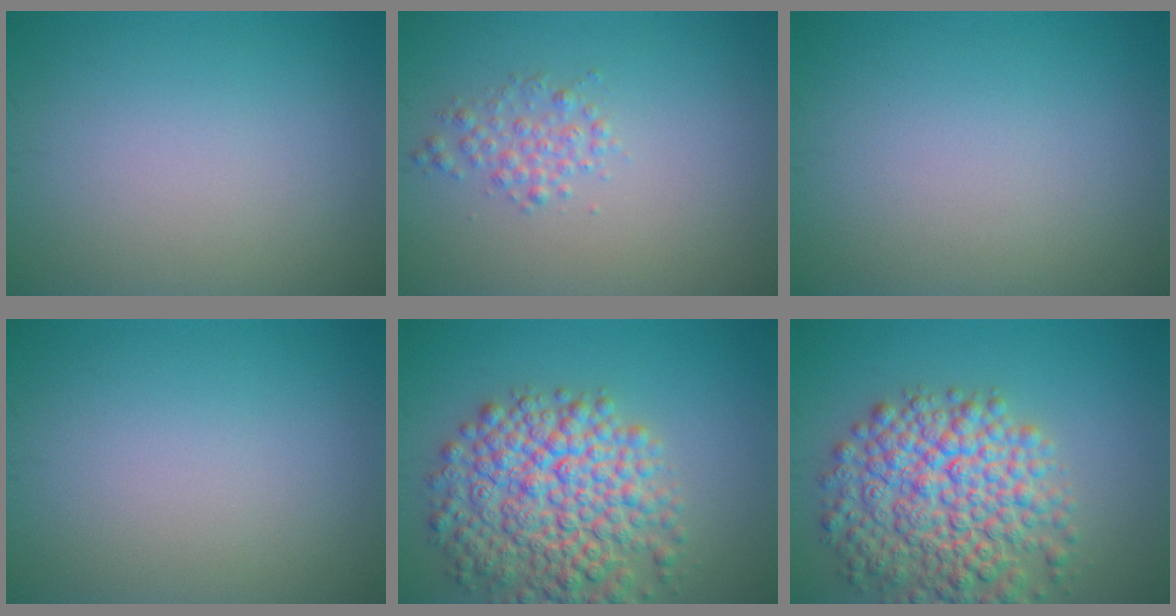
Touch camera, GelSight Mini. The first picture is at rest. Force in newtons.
{"total": 1.8, "press": 1.8, "slide": 0.0}
{"total": 0.0}
{"total": 0.0}
{"total": 9.0, "press": 9.0, "slide": 0.4}
{"total": 9.0, "press": 9.0, "slide": 0.4}